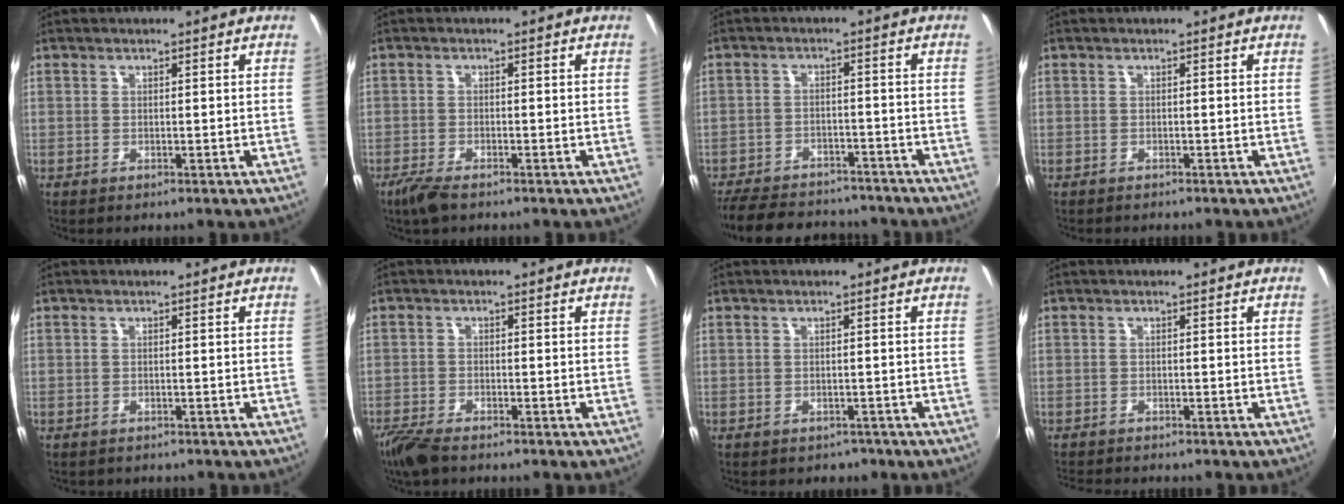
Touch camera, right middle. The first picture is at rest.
{"total": 4.0, "force": [-3.0, 1.1, 2.4], "torque": [-0.065, -0.011, -0.059]}
{"total": 17.2, "force": [-14.6, 6.4, 6.4], "torque": [-0.155, 0.007, -0.208]}
{"total": 1.0, "force": [-1.0, 0.1, 0.1], "torque": [-0.006, -0.006, -0.015]}
{"total": 0.8, "force": [-0.8, 0.3, 0.1], "torque": [-0.006, -0.003, -0.010]}
{"total": 5.8, "force": [-4.7, 1.5, 3.1], "torque": [-0.088, -0.021, -0.093]}
{"total": 2.3, "force": [-1.5, 1.6, 0.4], "torque": [-0.011, -0.006, -0.017]}
{"total": 3.6, "force": [-3.4, 0.3, 1.0], "torque": [-0.031, -0.018, -0.062]}